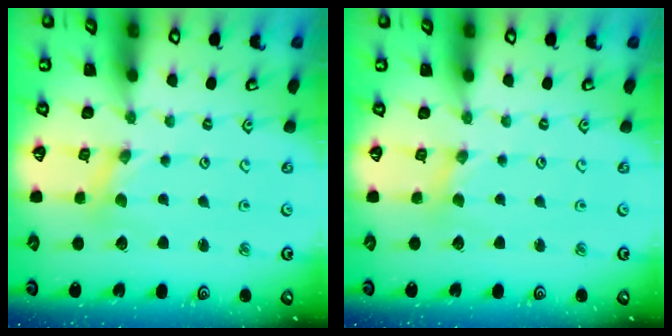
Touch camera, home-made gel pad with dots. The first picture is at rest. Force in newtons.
{"total": 0.8, "press": 0.7, "slide": 0.3}